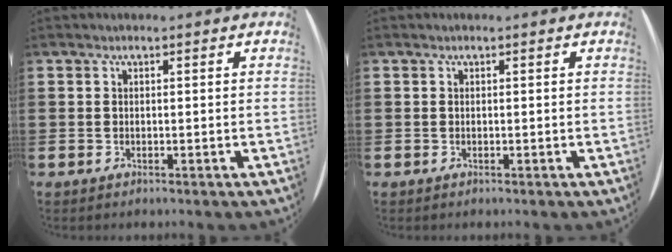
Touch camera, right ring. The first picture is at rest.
{"total": 0.0}